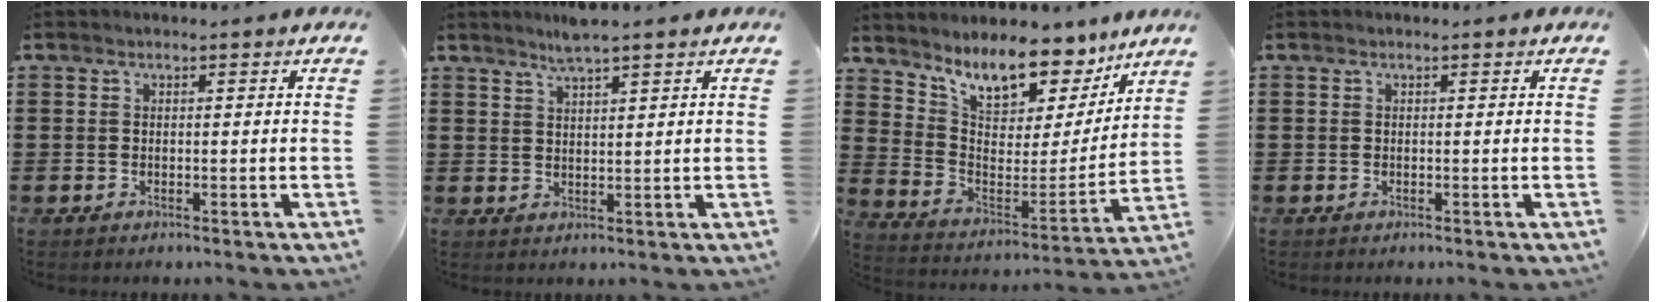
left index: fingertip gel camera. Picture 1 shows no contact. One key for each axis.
{"total": 3.5, "fx": 3.0, "fy": -0.1, "fz": 1.8, "tx": -0.041, "ty": -0.002, "tz": 0.053}
{"total": 9.5, "fx": 8.5, "fy": 3.0, "fz": 3.2, "tx": -0.083, "ty": -0.068, "tz": 0.150}
{"total": 0.0}